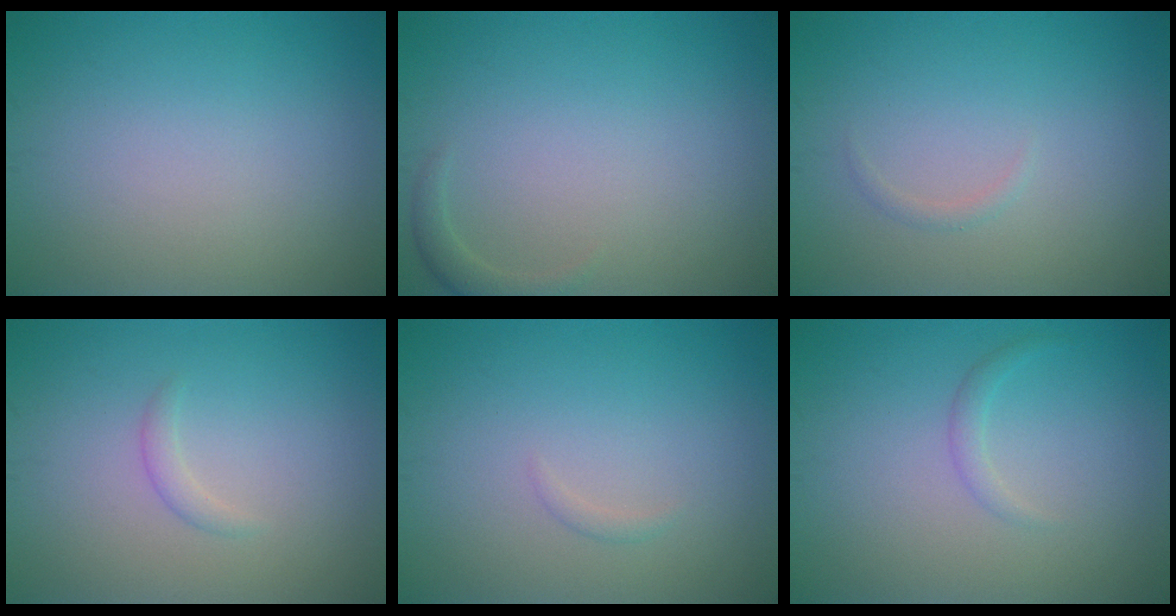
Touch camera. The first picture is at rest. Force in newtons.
{"total": 1.2, "press": 1.2, "slide": 0.2}
{"total": 0.6, "press": 0.6, "slide": 0.0}
{"total": 1.0, "press": 1.0, "slide": 0.0}
{"total": 0.5, "press": 0.5, "slide": 0.0}
{"total": 1.0, "press": 1.0, "slide": 0.1}